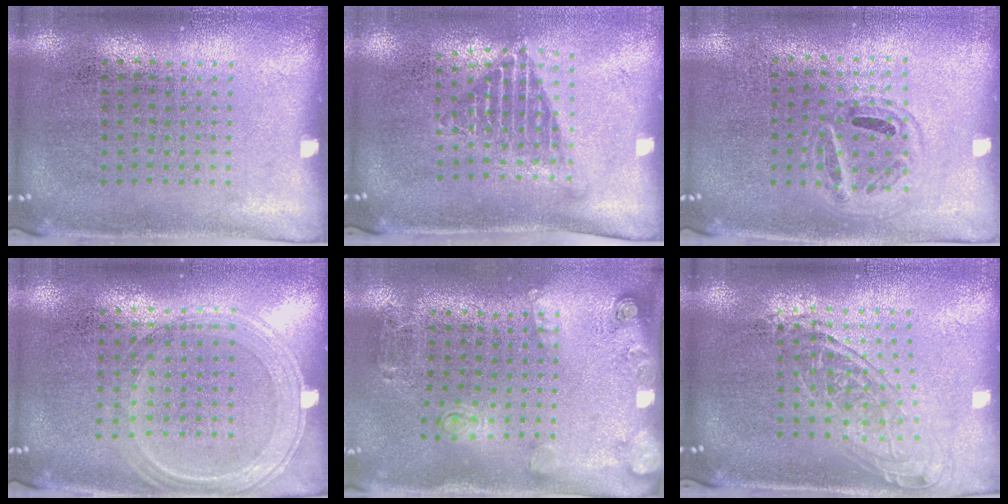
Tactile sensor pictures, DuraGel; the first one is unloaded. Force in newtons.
{"total": 1.4, "press": 1.1, "slide": 0.9}
{"total": 0.9, "press": 0.9, "slide": 0.2}
{"total": 0.7, "press": 0.7, "slide": 0.2}
{"total": 2.1, "press": 1.3, "slide": 1.6}
{"total": 1.5, "press": 1.2, "slide": 0.9}